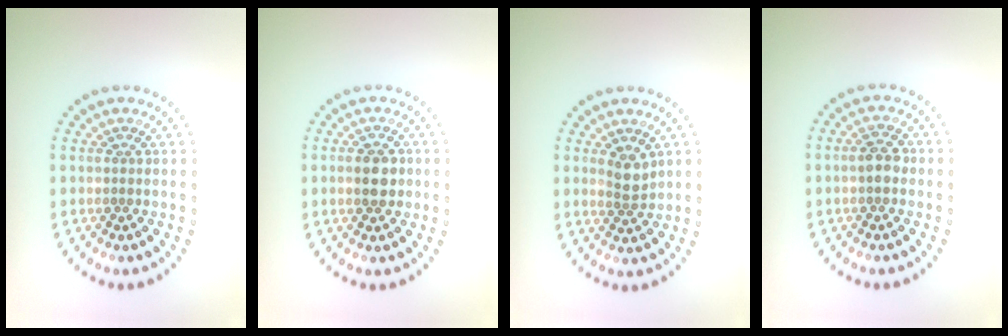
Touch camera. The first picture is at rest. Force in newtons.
{"total": 2.6, "press": 2.6, "slide": 0.2}
{"total": 2.0, "press": 1.7, "slide": 1.0}
{"total": 2.0, "press": 2.0, "slide": 0.3}